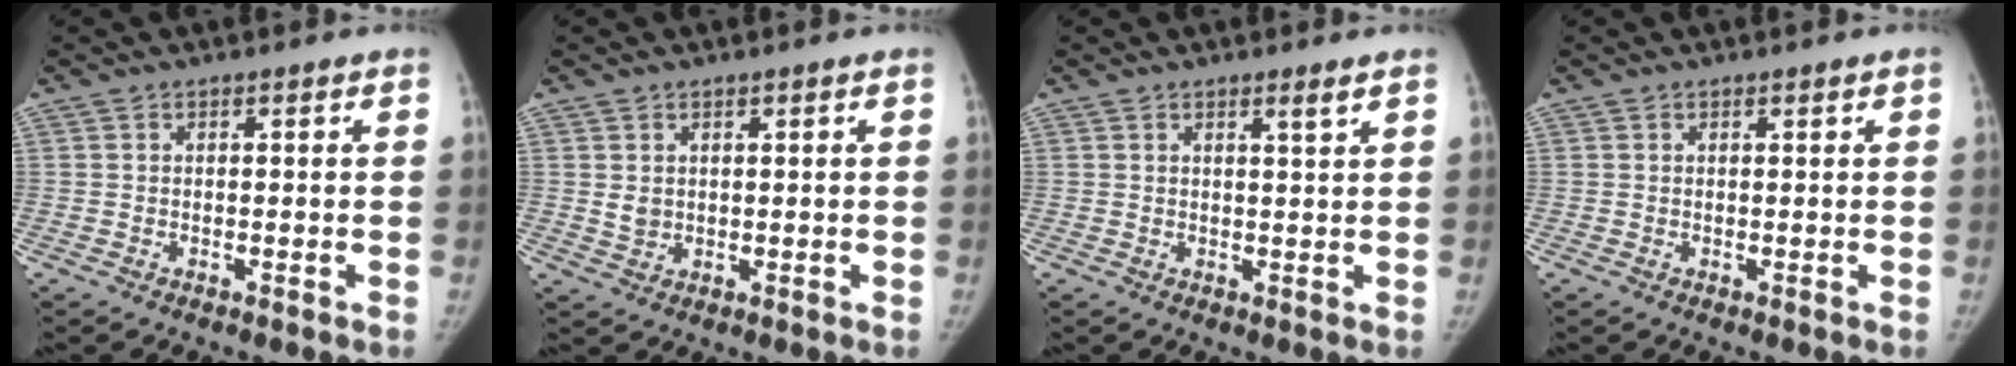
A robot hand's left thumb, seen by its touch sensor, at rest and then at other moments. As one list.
[{"total": 2.2, "force": [0.8, 1.7, 1.1], "torque": [-0.013, -0.009, 0.021]}, {"total": 1.8, "force": [1.3, -0.1, 1.3], "torque": [-0.019, -0.011, 0.021]}, {"total": 0.5, "force": [0.3, 0.1, 0.4], "torque": [-0.006, 0.000, 0.006]}]